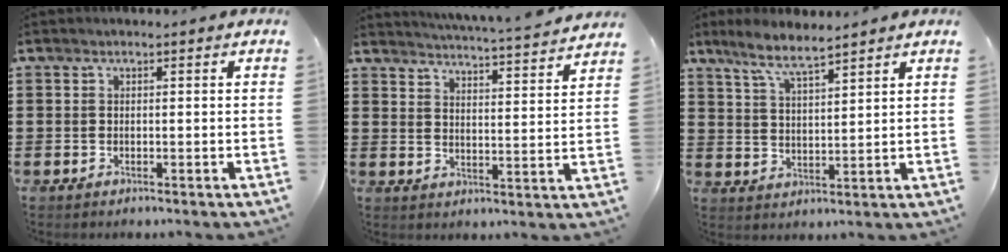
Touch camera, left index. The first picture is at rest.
{"total": 4.4, "force": [4.3, -0.6, 0.6], "torque": [-0.024, -0.038, 0.068]}
{"total": 5.5, "force": [4.6, 0.5, 2.8], "torque": [-0.071, -0.012, 0.082]}